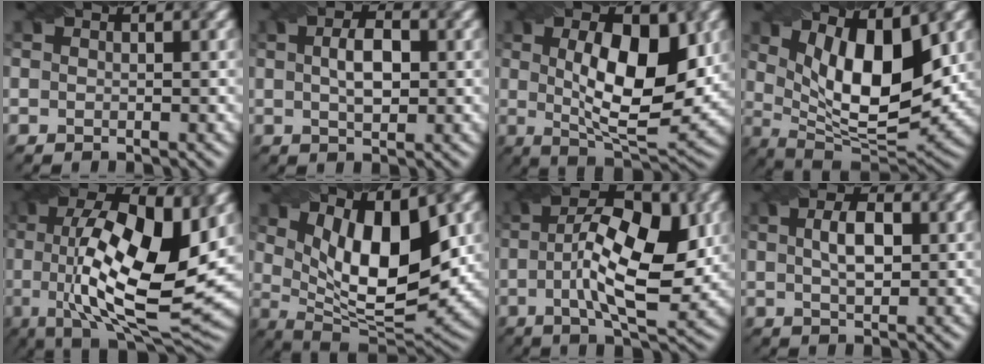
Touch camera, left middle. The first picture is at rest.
{"total": 3.4, "force": [0.3, 1.7, 2.9], "torque": [-0.062, 0.005, 0.007]}
{"total": 9.9, "force": [1.4, 4.0, 9.0], "torque": [-0.137, 0.000, 0.026]}
{"total": 11.3, "force": [3.2, 4.8, 9.8], "torque": [-0.150, -0.010, 0.056]}
{"total": 15.4, "force": [1.2, 5.8, 14.2], "torque": [-0.240, -0.006, 0.019]}
{"total": 11.3, "force": [3.0, 4.7, 9.9], "torque": [-0.151, -0.010, 0.053]}
{"total": 10.3, "force": [0.2, 4.0, 9.5], "torque": [-0.154, 0.007, 0.003]}
{"total": 3.6, "force": [0.6, 1.7, 3.1], "torque": [-0.064, 0.006, 0.012]}